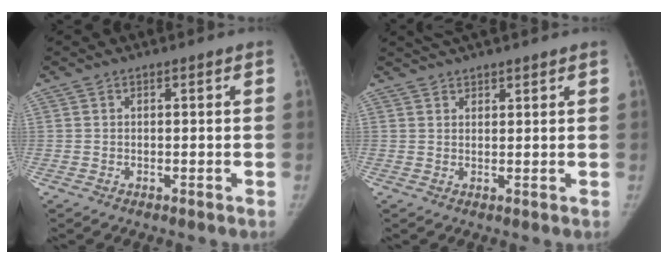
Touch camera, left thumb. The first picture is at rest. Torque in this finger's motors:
{"motor_torque": [0.98, -0.36, 0.88, -0.65, 0.08]}